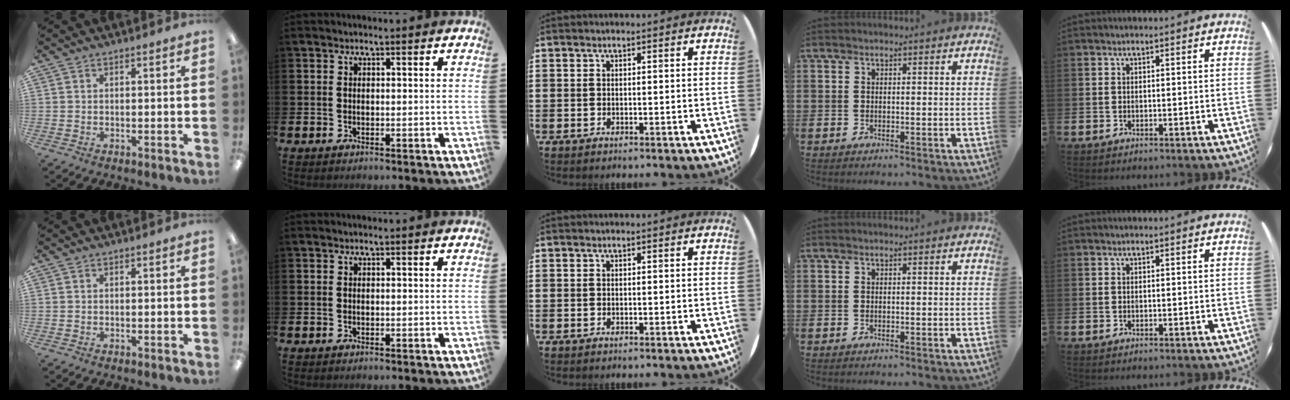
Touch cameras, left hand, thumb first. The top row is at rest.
{}